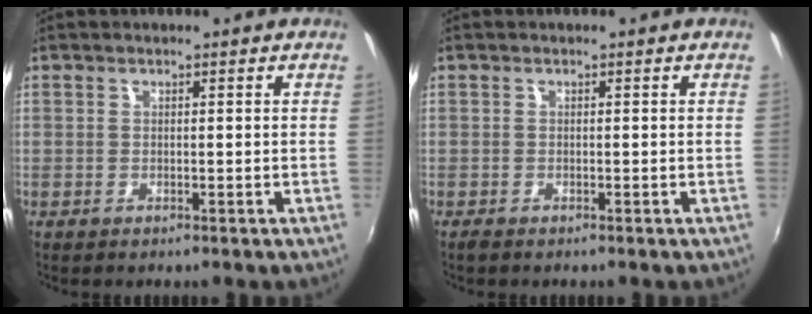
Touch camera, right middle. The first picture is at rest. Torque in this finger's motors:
{"motor_torque": [0.35, -0.34, 0.08, 0.04]}